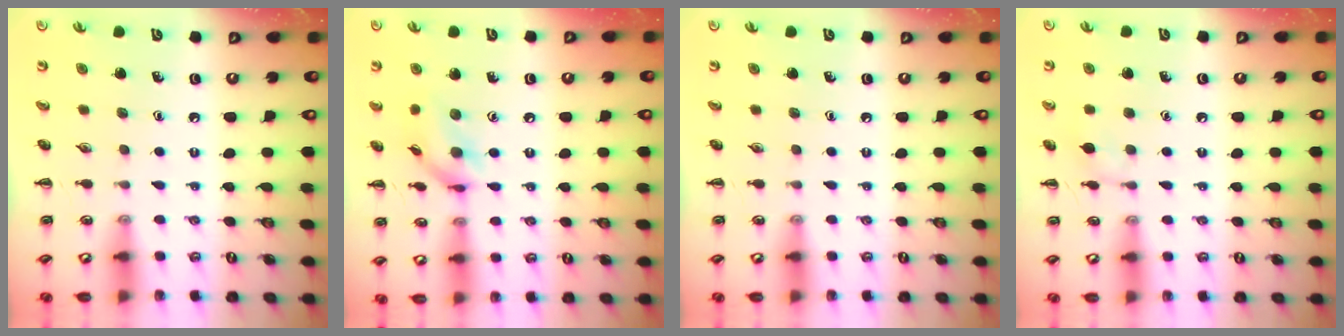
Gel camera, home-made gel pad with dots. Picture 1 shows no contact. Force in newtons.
{"total": 10.7, "press": 10.7, "slide": 1.2}
{"total": 0.0}
{"total": 5.6, "press": 5.2, "slide": 1.9}